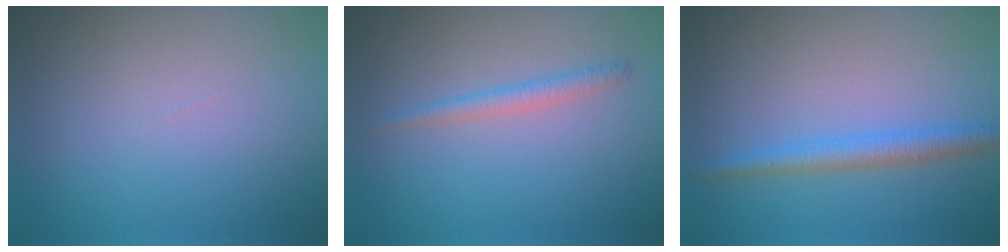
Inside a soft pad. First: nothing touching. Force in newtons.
{"total": 1.5, "press": 1.5, "slide": 0.1}
{"total": 2.6, "press": 2.6, "slide": 0.1}